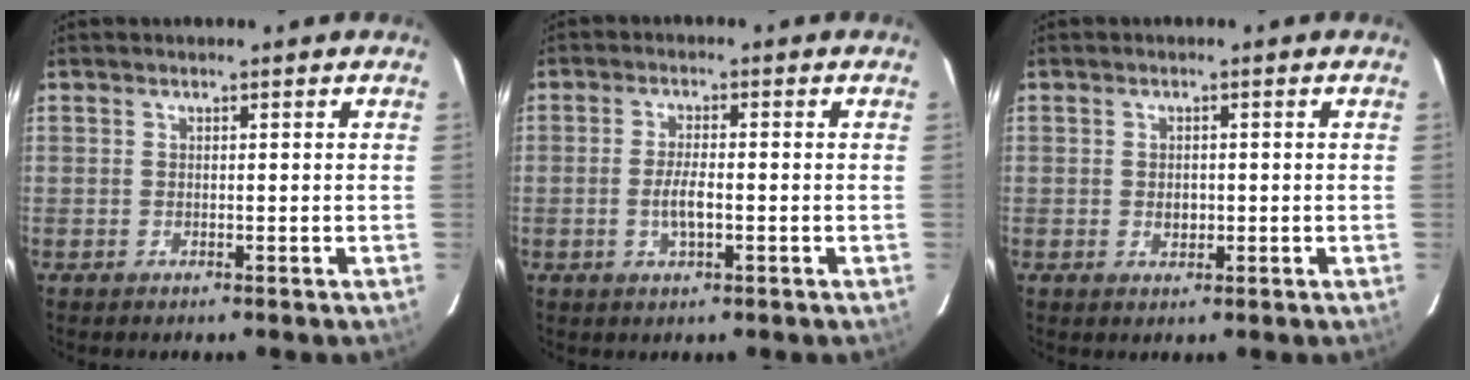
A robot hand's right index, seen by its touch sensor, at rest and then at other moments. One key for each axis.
{"total": 3.8, "fx": -1.0, "fy": 1.1, "fz": 3.5, "tx": -0.069, "ty": -0.003, "tz": -0.017}
{"total": 1.9, "fx": -0.2, "fy": 1.5, "fz": 1.1, "tx": -0.017, "ty": 0.000, "tz": -0.003}